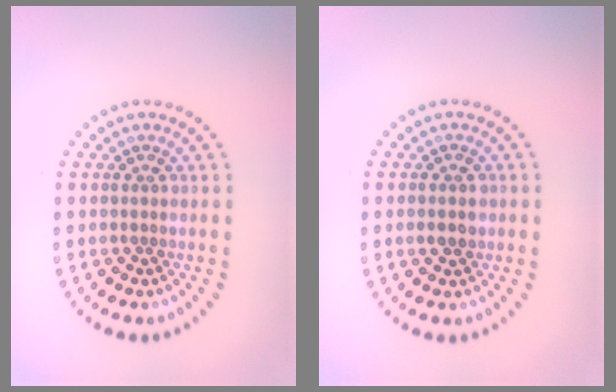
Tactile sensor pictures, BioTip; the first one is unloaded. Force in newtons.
{"total": 1.6, "press": 1.6, "slide": 0.2}